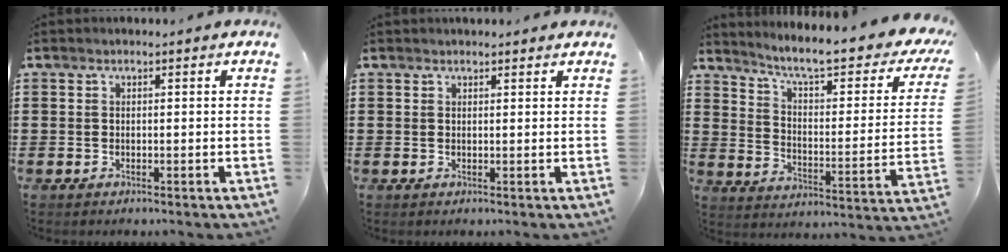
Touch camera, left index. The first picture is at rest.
{"total": 1.1, "force": [1.0, 0.1, 0.2], "torque": [-0.006, 0.000, 0.020]}
{"total": 7.2, "force": [5.6, 0.4, 4.5], "torque": [-0.101, -0.045, 0.084]}